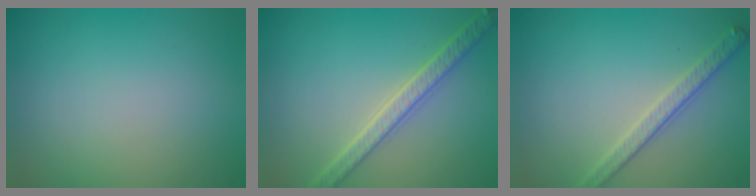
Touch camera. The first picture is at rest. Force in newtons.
{"total": 3.6, "press": 3.5, "slide": 0.7}
{"total": 2.8, "press": 2.6, "slide": 1.0}